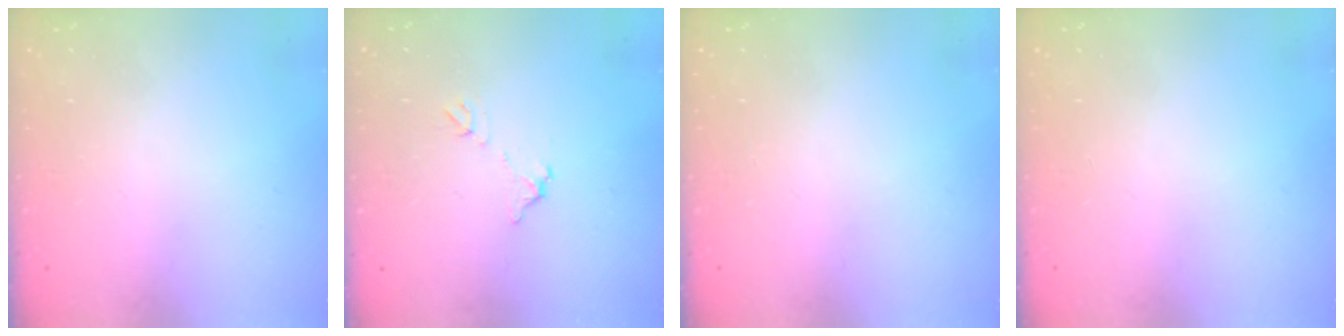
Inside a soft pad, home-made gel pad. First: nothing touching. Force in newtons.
{"total": 5.6, "press": 5.6, "slide": 0.3}
{"total": 0.0}
{"total": 0.0}